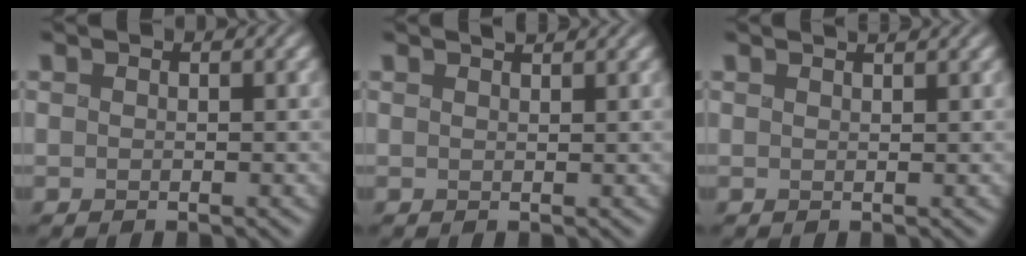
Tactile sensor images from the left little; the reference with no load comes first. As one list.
[{"total": 1.3, "force": [1.1, 0.3, 0.7], "torque": [0.001, 0.005, 0.011]}, {"total": 1.7, "force": [1.4, 0.5, 0.8], "torque": [0.005, 0.009, 0.007]}]